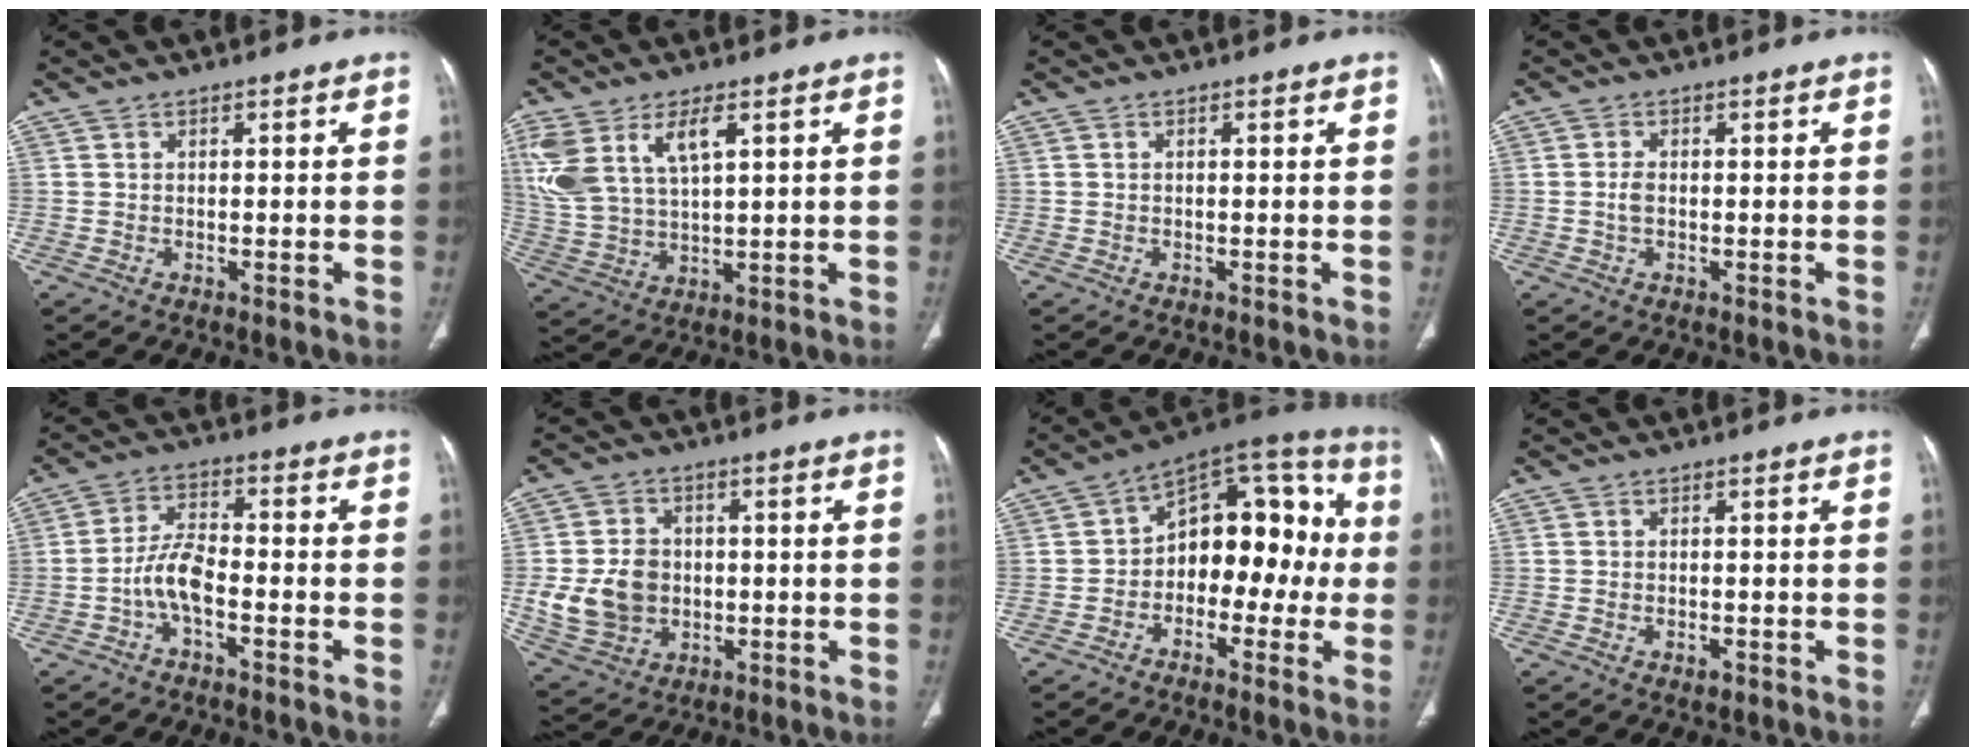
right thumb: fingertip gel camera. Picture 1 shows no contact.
{"total": 13.2, "force": [5.6, 6.5, 10.1], "torque": [-0.226, -0.009, 0.121]}
{"total": 0.0}
{"total": 1.9, "force": [-0.2, 1.1, 1.5], "torque": [-0.033, 0.002, -0.006]}
{"total": 6.3, "force": [-2.5, 2.6, 5.1], "torque": [-0.104, 0.027, -0.053]}
{"total": 11.1, "force": [-0.7, 9.1, 6.3], "torque": [-0.102, 0.004, -0.001]}
{"total": 16.2, "force": [-1.2, 10.4, 12.4], "torque": [-0.113, 0.057, -0.034]}
{"total": 1.5, "force": [-0.7, 0.9, 1.1], "torque": [-0.016, 0.004, -0.007]}